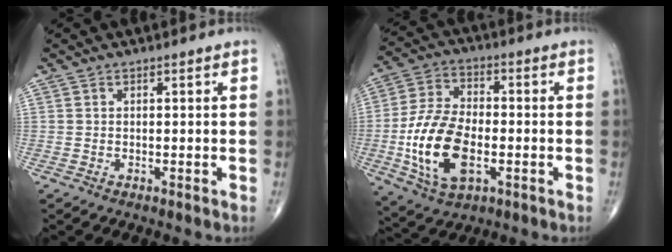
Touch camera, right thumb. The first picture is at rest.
{"total": 16.0, "force": [-3.4, 8.8, 12.9], "torque": [-0.249, 0.009, -0.058]}